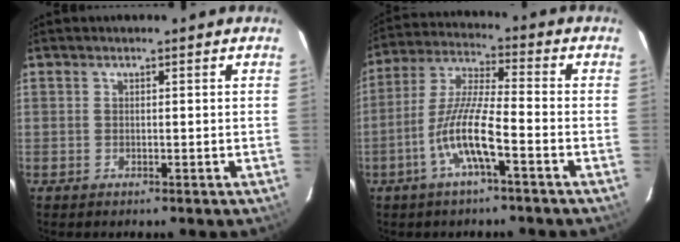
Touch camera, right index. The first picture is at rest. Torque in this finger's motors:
{"motor_torque": [1.13, -1.01, 0.89, 0.19]}